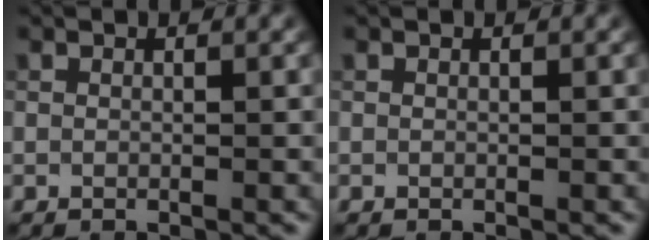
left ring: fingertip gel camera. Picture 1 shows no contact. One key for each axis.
{"total": 0.0}